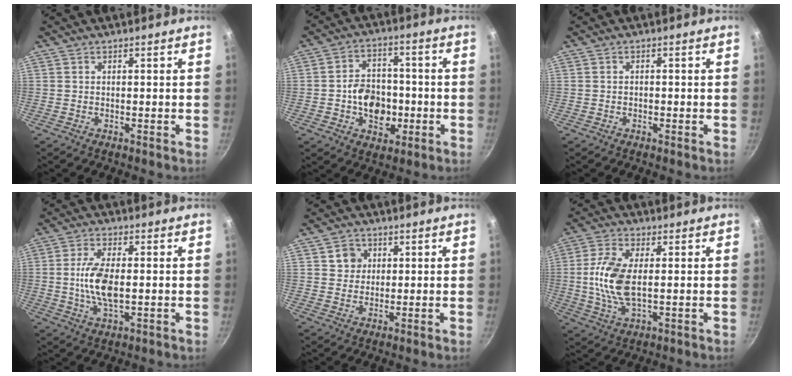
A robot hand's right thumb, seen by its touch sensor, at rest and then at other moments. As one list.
[{"total": 10.8, "force": [-2.3, 8.1, 6.7], "torque": [-0.069, 0.022, -0.037]}, {"total": 0.6, "force": [-0.4, 0.4, 0.1], "torque": [-0.003, 0.005, -0.005]}, {"total": 8.9, "force": [-0.2, 4.0, 8.0], "torque": [-0.158, 0.002, -0.006]}, {"total": 4.2, "force": [1.3, 3.8, 1.1], "torque": [0.010, 0.001, 0.020]}, {"total": 10.4, "force": [0.5, 5.0, 9.0], "torque": [-0.190, 0.001, 0.008]}]